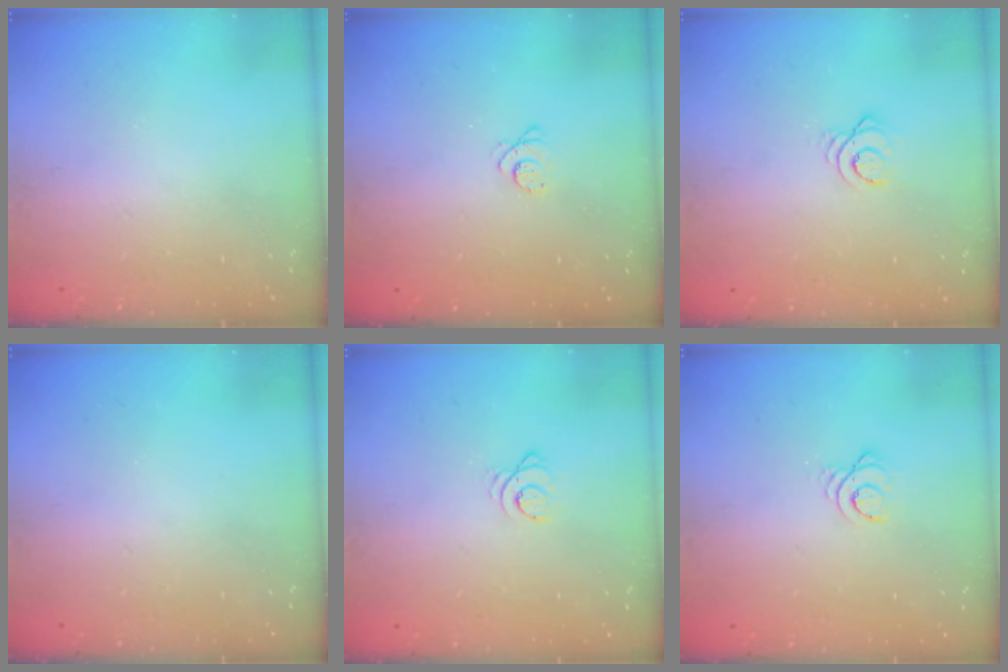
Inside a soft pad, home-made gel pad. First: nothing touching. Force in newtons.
{"total": 2.6, "press": 2.6, "slide": 0.3}
{"total": 3.2, "press": 3.1, "slide": 0.4}
{"total": 0.0}
{"total": 2.5, "press": 2.5, "slide": 0.3}
{"total": 2.9, "press": 2.9, "slide": 0.4}